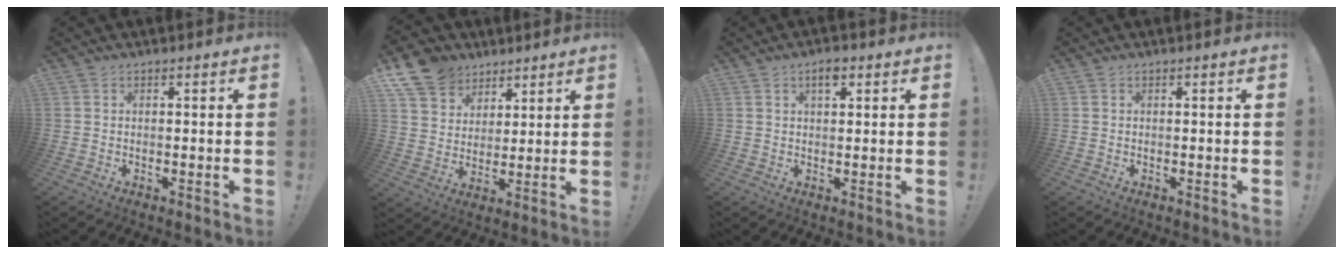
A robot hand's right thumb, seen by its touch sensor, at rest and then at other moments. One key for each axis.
{"total": 12.1, "fx": 8.4, "fy": 8.2, "fz": 3.2, "tx": -0.053, "ty": -0.060, "tz": 0.165}
{"total": 3.5, "fx": 1.8, "fy": 1.7, "fz": 2.5, "tx": -0.031, "ty": -0.004, "tz": 0.026}
{"total": 0.0}